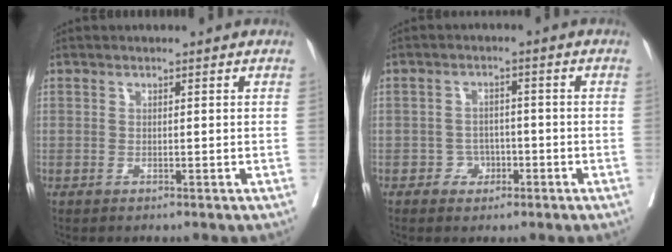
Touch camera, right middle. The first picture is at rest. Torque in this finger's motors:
{"motor_torque": [0.01, -0.13, 0.00, -0.01]}